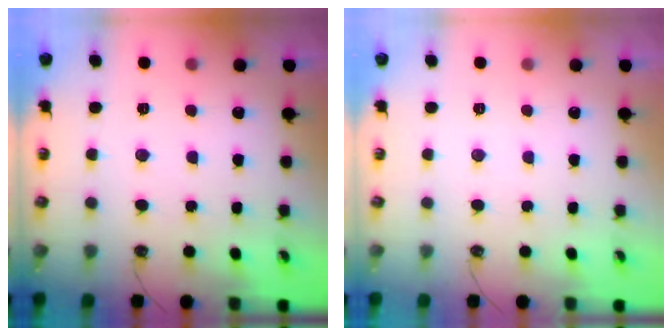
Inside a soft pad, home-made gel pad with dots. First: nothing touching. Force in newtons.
{"total": 0.0}